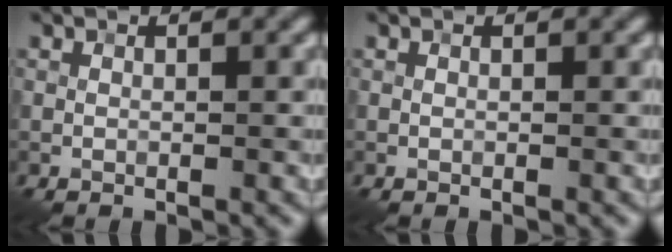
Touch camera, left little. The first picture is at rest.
{"total": 0.0}